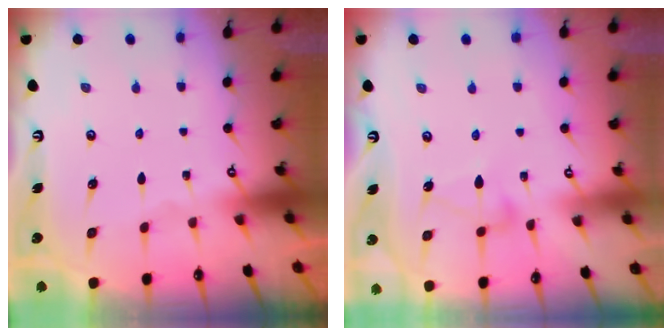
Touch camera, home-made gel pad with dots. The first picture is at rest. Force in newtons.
{"total": 7.0, "press": 7.0, "slide": 0.3}